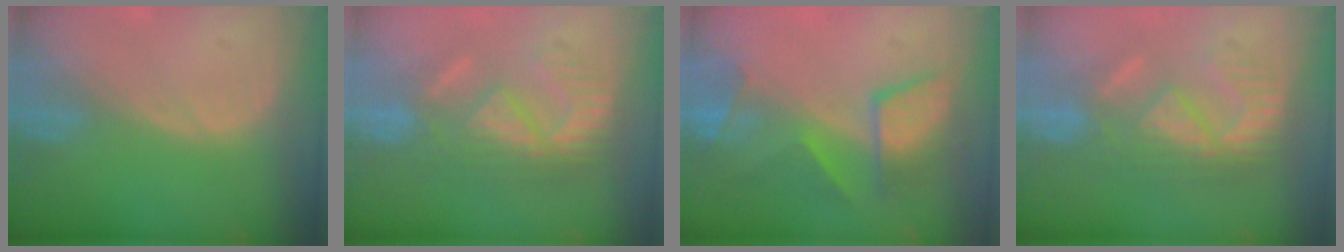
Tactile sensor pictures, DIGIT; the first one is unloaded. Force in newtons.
{"total": 8.8, "press": 7.9, "slide": 3.9}
{"total": 7.7, "press": 7.6, "slide": 1.2}
{"total": 8.8, "press": 7.9, "slide": 3.9}